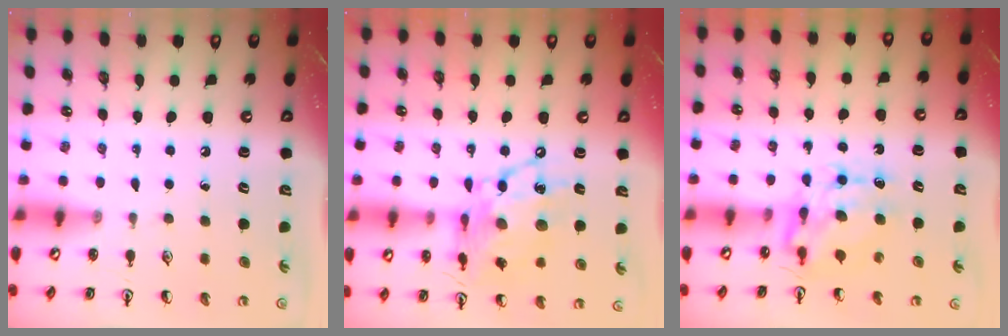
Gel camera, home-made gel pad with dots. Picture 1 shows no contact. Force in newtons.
{"total": 15.4, "press": 15.3, "slide": 1.3}
{"total": 8.3, "press": 8.3, "slide": 0.7}